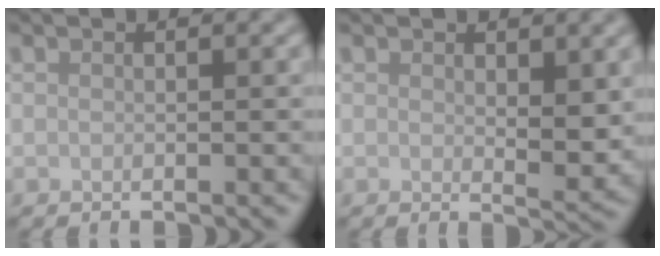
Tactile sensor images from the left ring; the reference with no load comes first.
{"total": 2.7, "force": [0.8, 1.2, 2.3], "torque": [-0.028, -0.011, 0.017]}